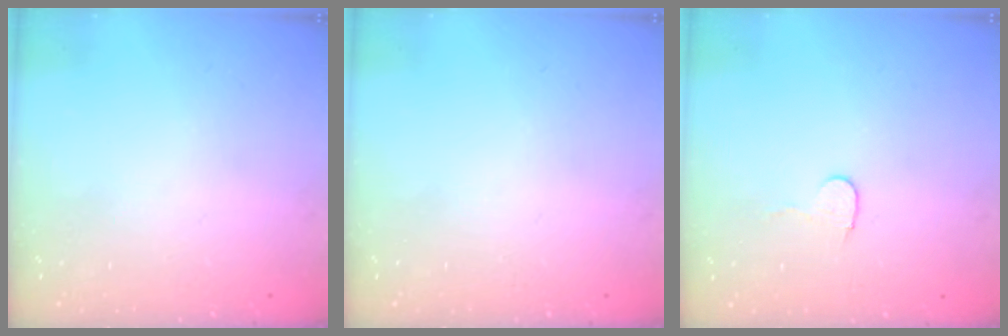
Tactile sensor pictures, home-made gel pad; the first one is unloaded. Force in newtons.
{"total": 0.0}
{"total": 5.0, "press": 5.0, "slide": 0.4}